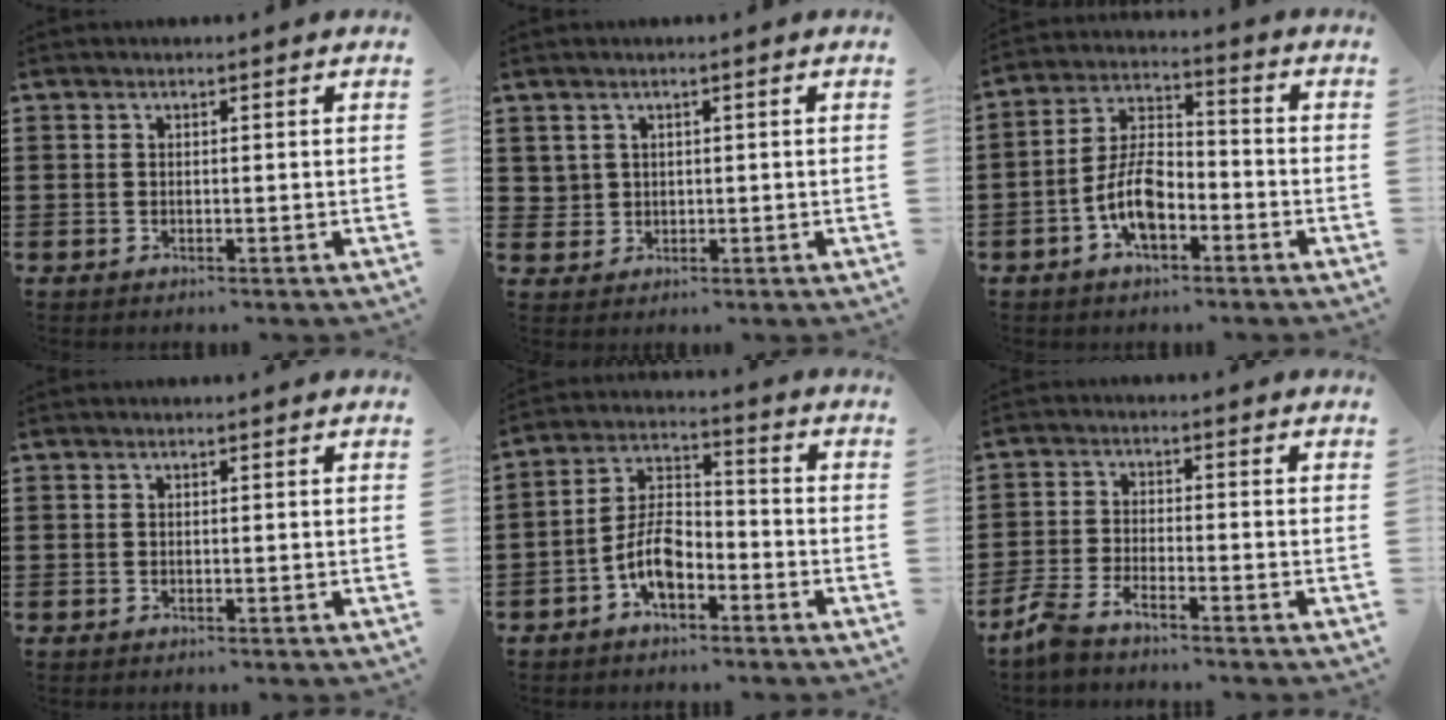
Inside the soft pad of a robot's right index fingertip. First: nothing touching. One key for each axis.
{"total": 1.7, "fx": 0.8, "fy": 1.5, "fz": 0.2, "tx": -0.011, "ty": 0.007, "tz": 0.014}
{"total": 7.9, "fx": -3.4, "fy": 3.9, "fz": 6.0, "tx": -0.141, "ty": 0.004, "tz": -0.070}
{"total": 0.0}
{"total": 7.2, "fx": -3.6, "fy": 3.6, "fz": 5.1, "tx": -0.114, "ty": 0.011, "tz": -0.072}
{"total": 4.1, "fx": -3.7, "fy": 0.4, "fz": 1.8, "tx": -0.059, "ty": -0.011, "tz": -0.079}